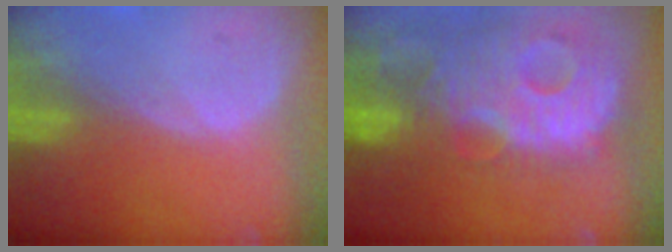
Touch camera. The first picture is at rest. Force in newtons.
{"total": 13.9, "press": 11.9, "slide": 7.2}